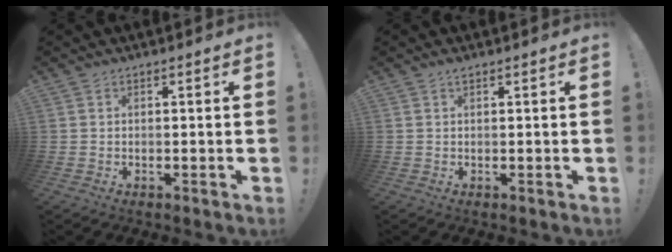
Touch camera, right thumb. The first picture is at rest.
{"total": 0.8, "force": [0.6, 0.0, 0.5], "torque": [-0.004, -0.002, 0.010]}